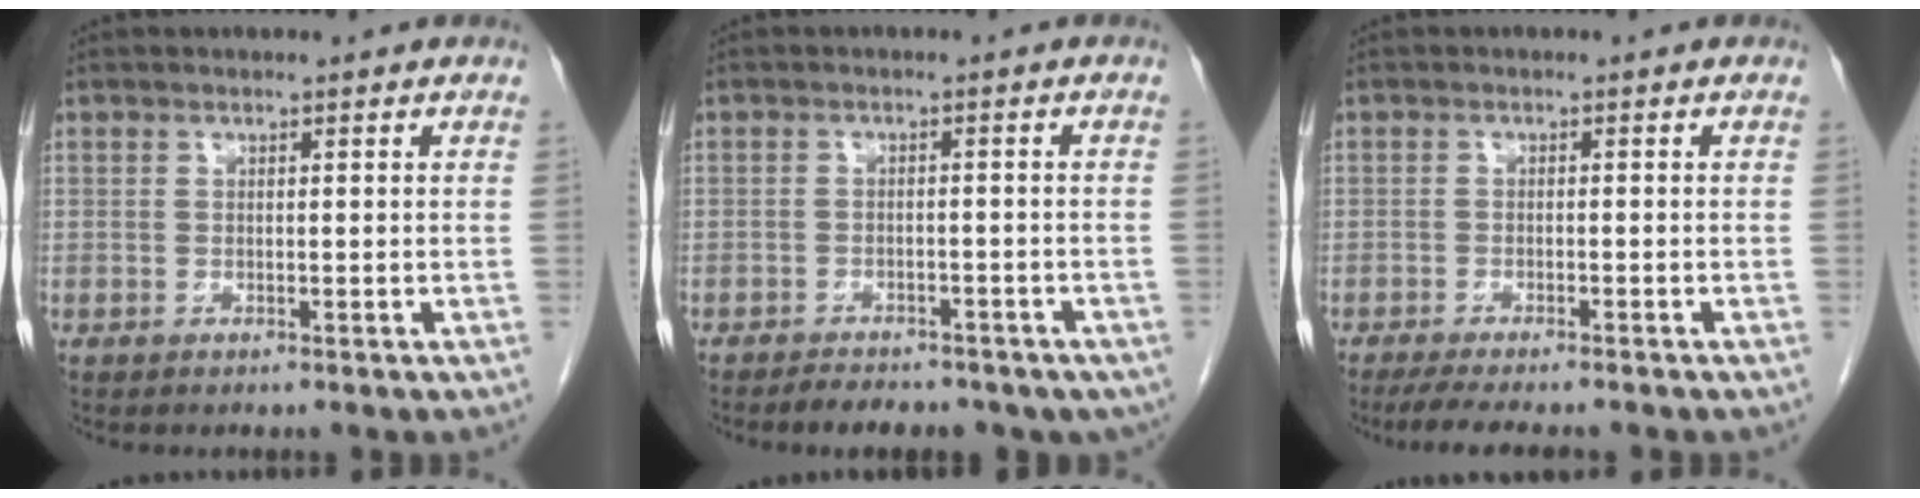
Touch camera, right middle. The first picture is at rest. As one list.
[{"total": 11.6, "force": [-8.8, 5.6, 5.2], "torque": [-0.079, 0.000, -0.097]}, {"total": 7.2, "force": [-6.1, 1.3, 3.7], "torque": [-0.051, -0.012, -0.091]}]